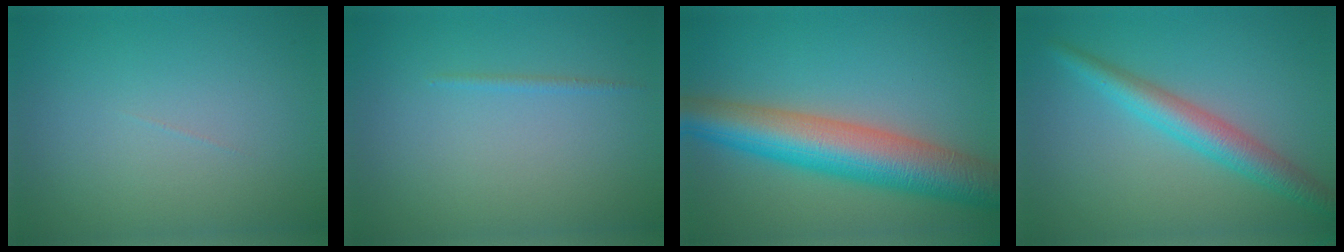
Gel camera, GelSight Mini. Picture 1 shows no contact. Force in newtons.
{"total": 0.6, "press": 0.6, "slide": 0.1}
{"total": 9.7, "press": 9.7, "slide": 0.3}
{"total": 4.0, "press": 4.0, "slide": 0.1}